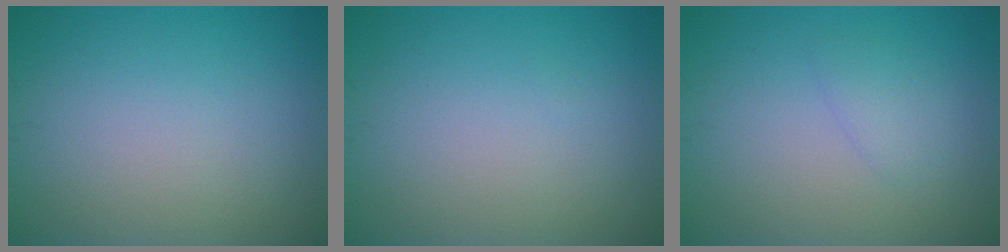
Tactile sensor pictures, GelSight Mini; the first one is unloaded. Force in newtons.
{"total": 0.0}
{"total": 1.3, "press": 1.3, "slide": 0.1}